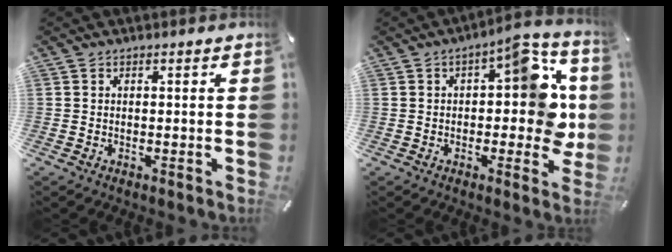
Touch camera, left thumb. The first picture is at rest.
{"total": 14.9, "force": [1.6, 7.3, 13.0], "torque": [-0.139, -0.014, 0.020]}